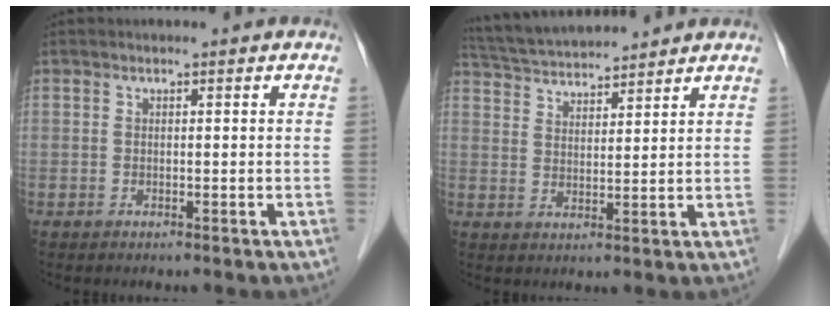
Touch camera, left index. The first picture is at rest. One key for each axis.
{"total": 9.6, "fx": 9.2, "fy": 0.8, "fz": 2.7, "tx": -0.061, "ty": 0.026, "tz": 0.159}